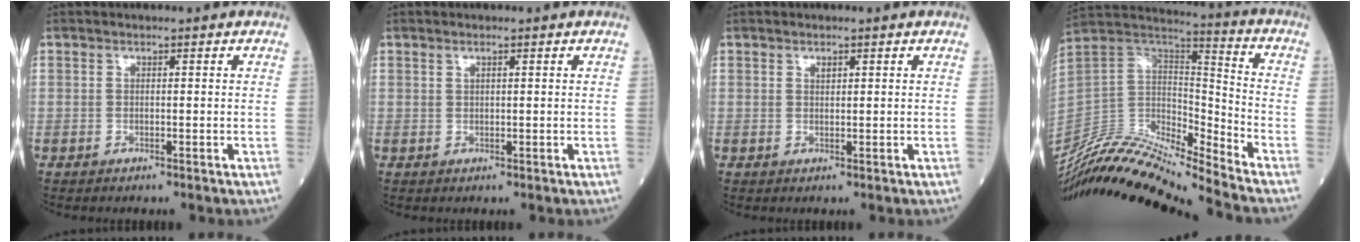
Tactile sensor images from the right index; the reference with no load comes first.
{"total": 0.7, "force": [0.5, 0.0, 0.5], "torque": [-0.010, 0.002, 0.010]}
{"total": 0.8, "force": [0.5, 0.3, 0.5], "torque": [-0.009, -0.002, 0.010]}
{"total": 20.3, "force": [-19.3, 0.2, 6.4], "torque": [-0.126, 0.034, -0.343]}